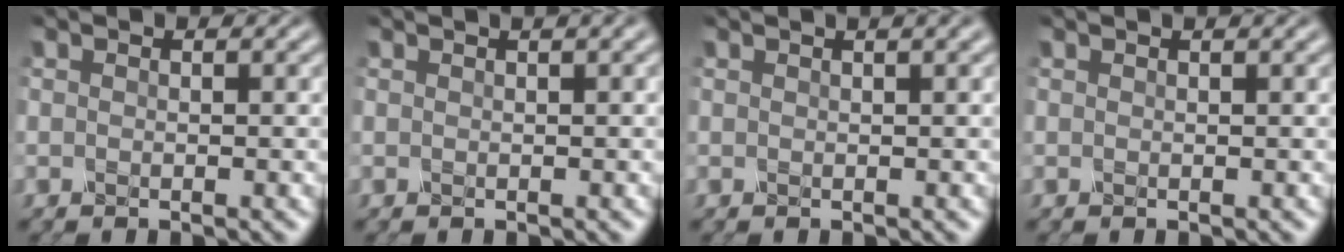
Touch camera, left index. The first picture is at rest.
{"total": 1.1, "force": [0.6, 0.2, 0.9], "torque": [-0.014, 0.002, 0.005]}
{"total": 2.0, "force": [1.2, 0.6, 1.5], "torque": [-0.011, 0.006, 0.004]}
{"total": 0.7, "force": [0.5, 0.1, 0.5], "torque": [-0.009, -0.001, 0.002]}